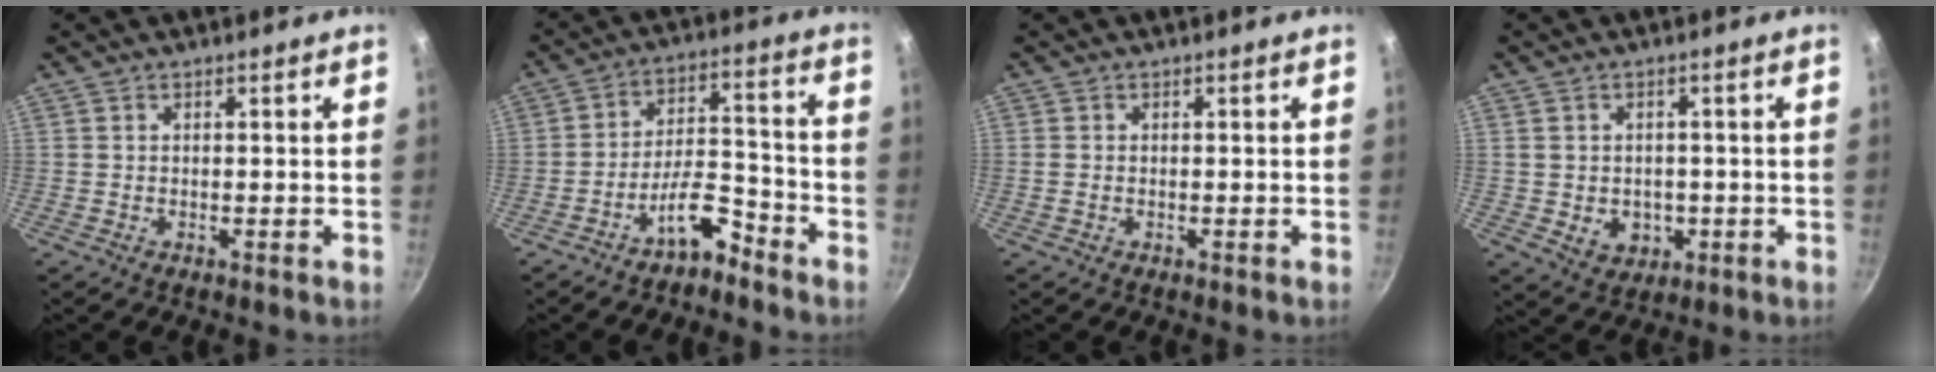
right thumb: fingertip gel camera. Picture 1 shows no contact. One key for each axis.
{"total": 8.3, "fx": -5.8, "fy": 3.2, "fz": 5.1, "tx": -0.064, "ty": 0.062, "tz": -0.095}
{"total": 0.9, "fx": -0.1, "fy": 0.8, "fz": 0.6, "tx": -0.012, "ty": 0.001, "tz": -0.002}
{"total": 5.9, "fx": -1.0, "fy": 4.8, "fz": 3.2, "tx": -0.028, "ty": 0.003, "tz": -0.002}